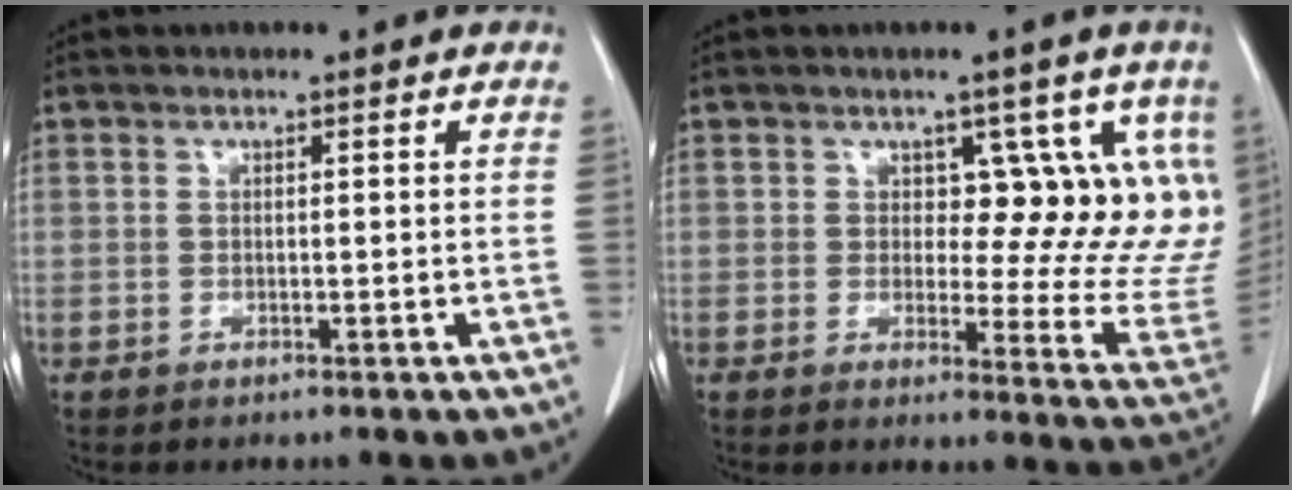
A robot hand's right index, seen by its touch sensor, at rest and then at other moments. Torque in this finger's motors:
{"motor_torque": [0.28, 0.30, 0.10, 0.00]}